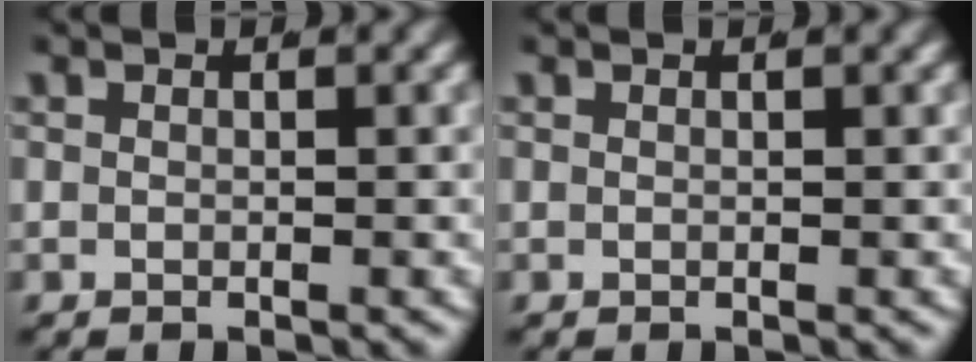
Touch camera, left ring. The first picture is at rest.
{"total": 0.0}